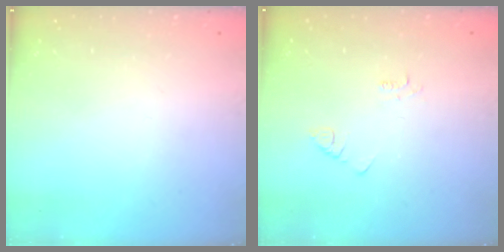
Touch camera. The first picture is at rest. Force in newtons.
{"total": 2.1, "press": 2.1, "slide": 0.4}